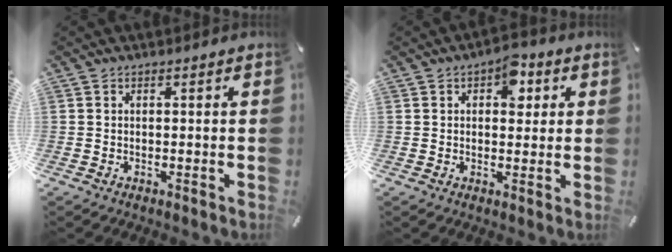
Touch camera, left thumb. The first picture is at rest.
{"total": 6.4, "force": [2.4, 3.9, 4.4], "torque": [-0.045, -0.007, 0.032]}